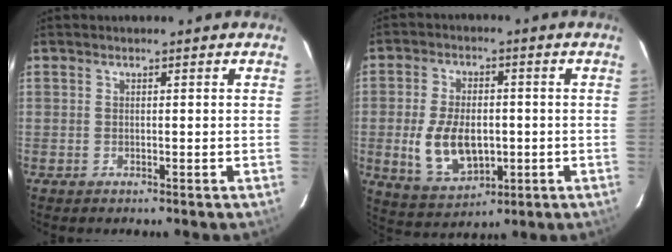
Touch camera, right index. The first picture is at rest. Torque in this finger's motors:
{"motor_torque": [0.30, -0.21, 0.57, 0.12]}